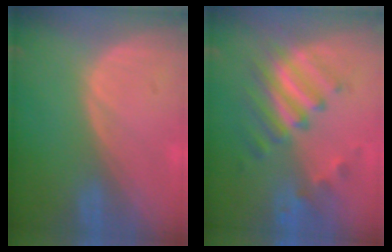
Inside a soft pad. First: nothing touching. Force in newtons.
{"total": 7.7, "press": 7.6, "slide": 0.9}